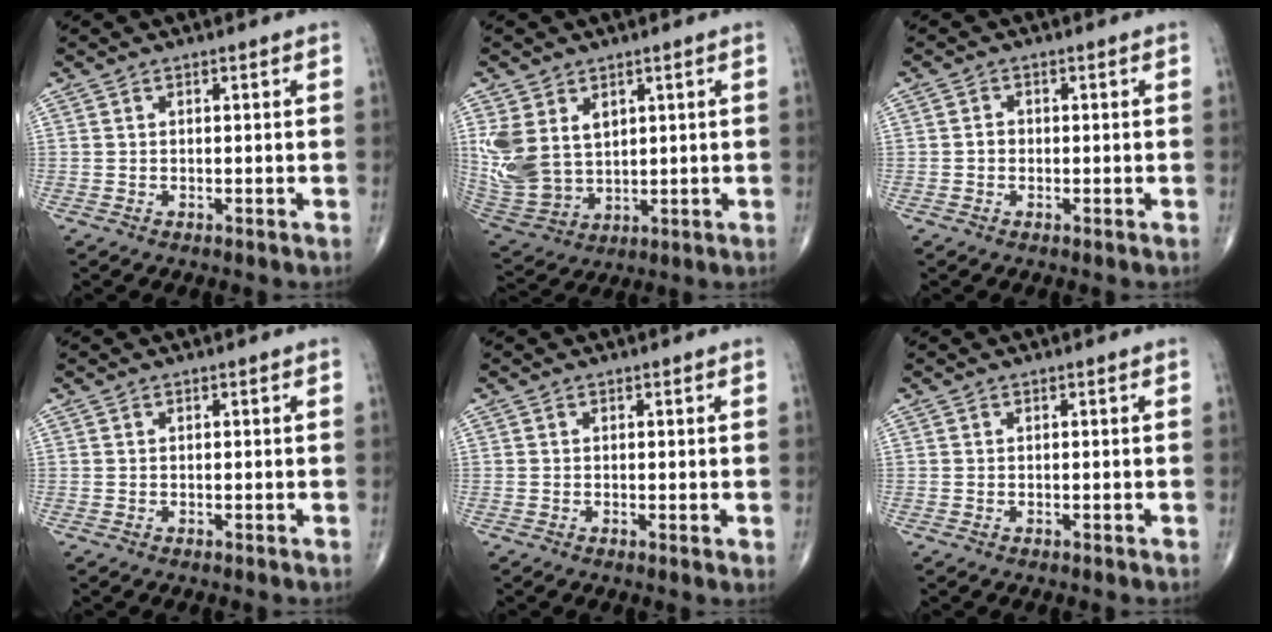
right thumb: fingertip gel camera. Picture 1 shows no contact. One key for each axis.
{"total": 12.5, "fx": 3.6, "fy": 8.9, "fz": 8.1, "tx": -0.162, "ty": -0.015, "tz": 0.094}
{"total": 1.2, "fx": -0.3, "fy": 1.0, "fz": 0.6, "tx": -0.002, "ty": 0.005, "tz": -0.008}
{"total": 0.0}
{"total": 1.1, "fx": 0.0, "fy": 0.2, "fz": 1.1, "tx": -0.020, "ty": -0.004, "tz": -0.001}
{"total": 0.0}